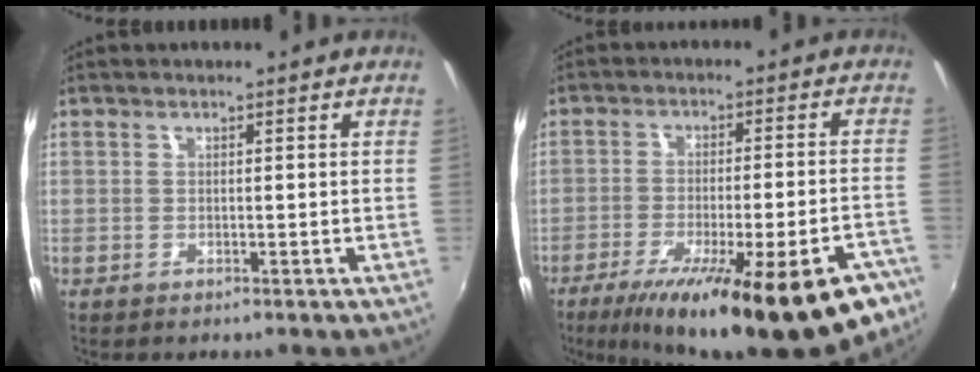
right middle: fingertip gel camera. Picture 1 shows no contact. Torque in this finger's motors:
{"motor_torque": [1.72, -0.41, 1.05, 0.21]}